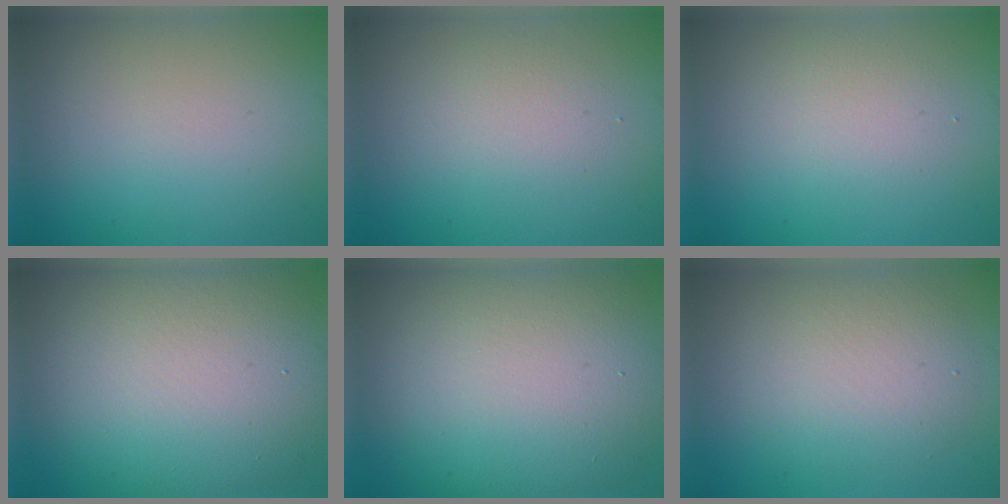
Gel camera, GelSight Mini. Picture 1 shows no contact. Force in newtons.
{"total": 1.9, "press": 1.9, "slide": 0.1}
{"total": 2.2, "press": 2.2, "slide": 0.2}
{"total": 13.4, "press": 13.4, "slide": 0.5}
{"total": 12.6, "press": 12.6, "slide": 1.5}
{"total": 4.8, "press": 4.8, "slide": 0.5}